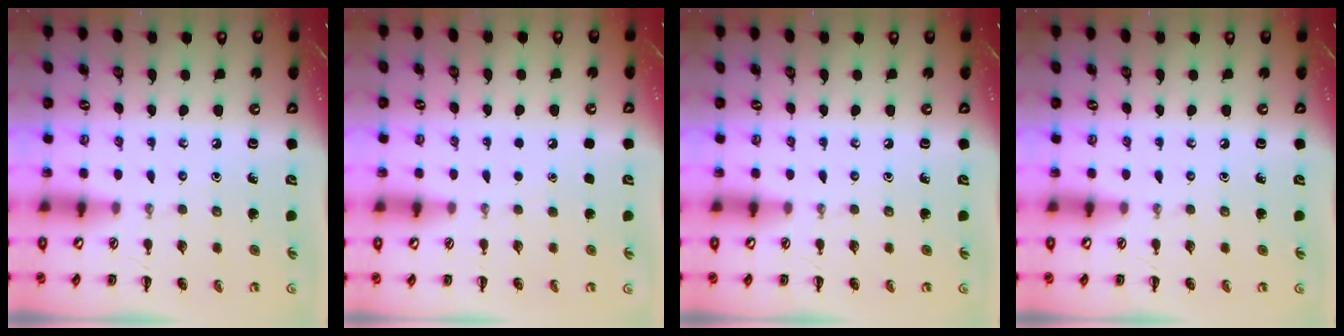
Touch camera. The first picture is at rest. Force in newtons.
{"total": 1.9, "press": 1.9, "slide": 0.2}
{"total": 0.0}
{"total": 0.0}